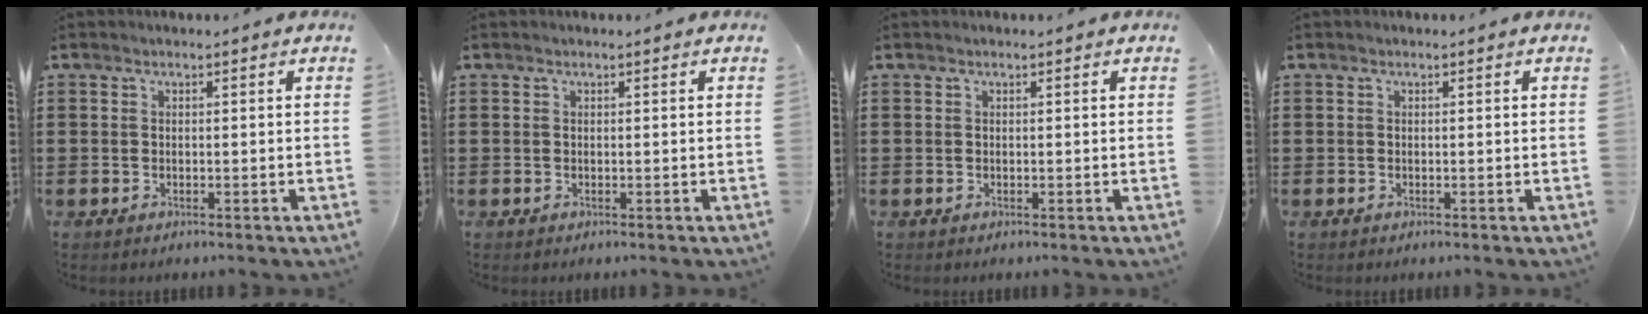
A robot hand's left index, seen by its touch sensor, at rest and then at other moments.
{"total": 0.0}
{"total": 0.0}
{"total": 0.0}